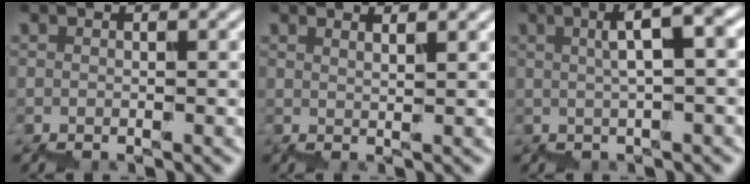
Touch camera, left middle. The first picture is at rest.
{"total": 2.3, "force": [1.8, 0.5, 1.3], "torque": [0.002, 0.011, 0.026]}
{"total": 4.7, "force": [1.9, 0.8, 4.2], "torque": [-0.055, 0.020, 0.028]}